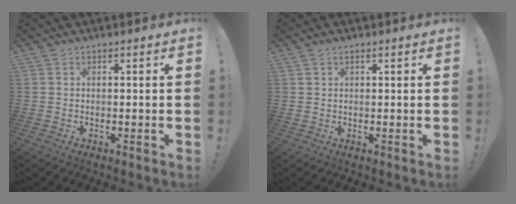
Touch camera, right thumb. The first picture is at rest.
{"total": 0.9, "force": [0.6, 0.5, 0.4], "torque": [-0.010, 0.002, 0.011]}